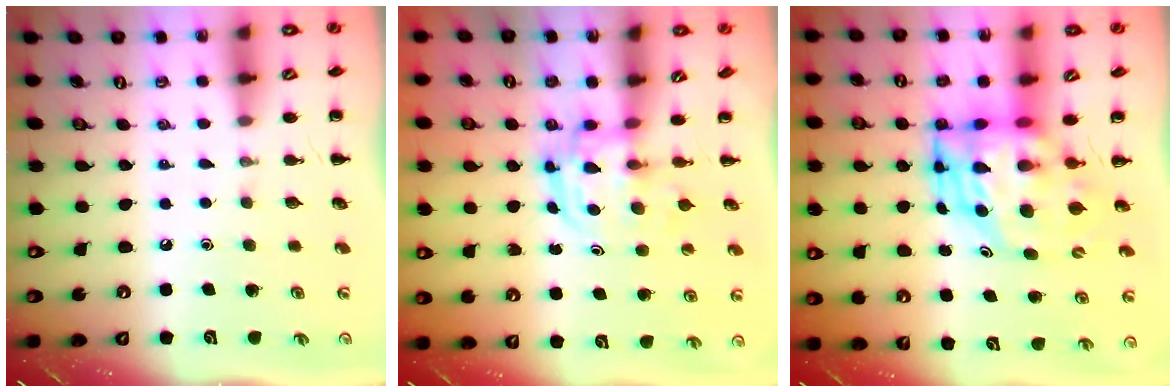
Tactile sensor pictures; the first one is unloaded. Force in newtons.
{"total": 2.7, "press": 2.7, "slide": 0.3}
{"total": 8.0, "press": 7.7, "slide": 2.2}